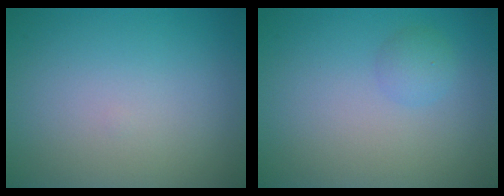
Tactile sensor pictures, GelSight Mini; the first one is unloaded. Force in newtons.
{"total": 1.4, "press": 1.3, "slide": 0.2}